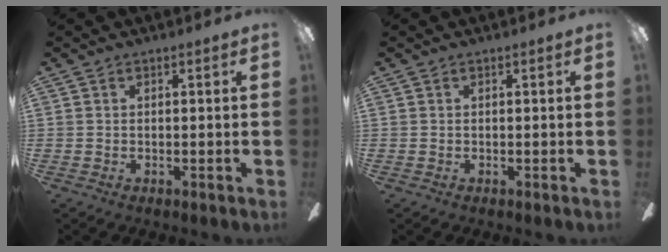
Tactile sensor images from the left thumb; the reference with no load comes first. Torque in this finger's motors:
{"motor_torque": [-0.15, -0.16, 0.07, -0.02, -0.01]}